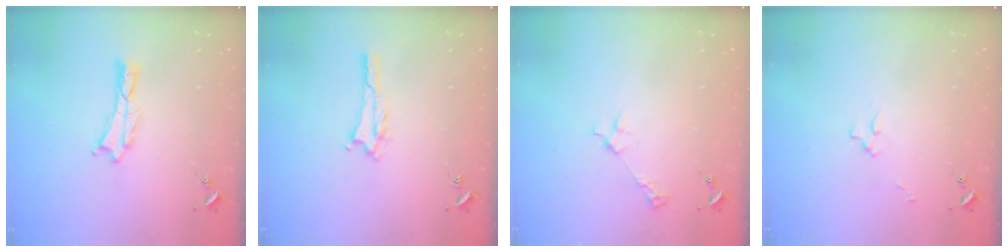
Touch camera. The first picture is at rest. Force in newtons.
{"total": 2.1, "press": 2.1, "slide": 0.3}
{"total": 2.9, "press": 2.9, "slide": 0.2}
{"total": 2.5, "press": 2.5, "slide": 0.3}